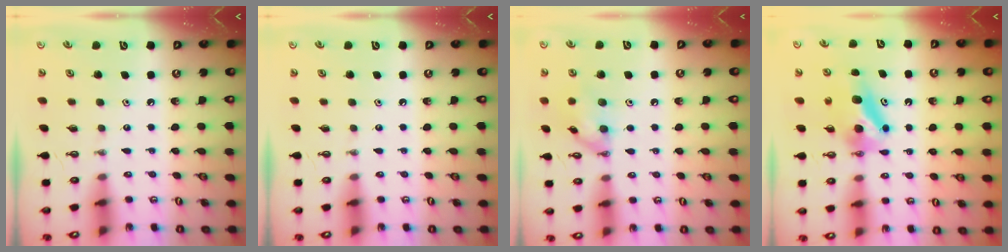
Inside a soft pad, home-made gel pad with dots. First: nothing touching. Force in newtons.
{"total": 0.0}
{"total": 10.9, "press": 10.9, "slide": 1.1}
{"total": 7.3, "press": 7.0, "slide": 2.2}